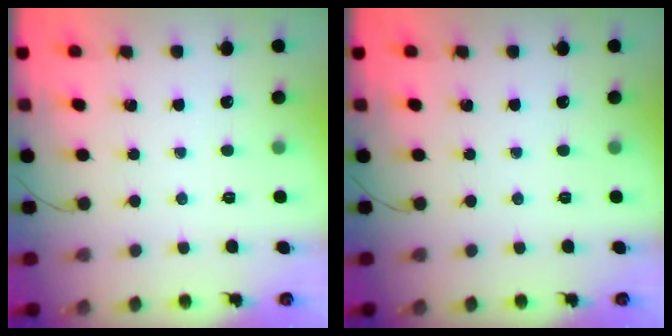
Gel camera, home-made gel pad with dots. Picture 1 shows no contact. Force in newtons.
{"total": 0.0}